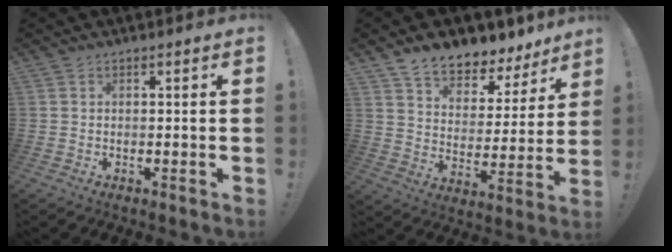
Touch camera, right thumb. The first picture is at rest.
{"total": 9.1, "force": [8.1, 3.5, 2.4], "torque": [-0.043, -0.077, 0.145]}